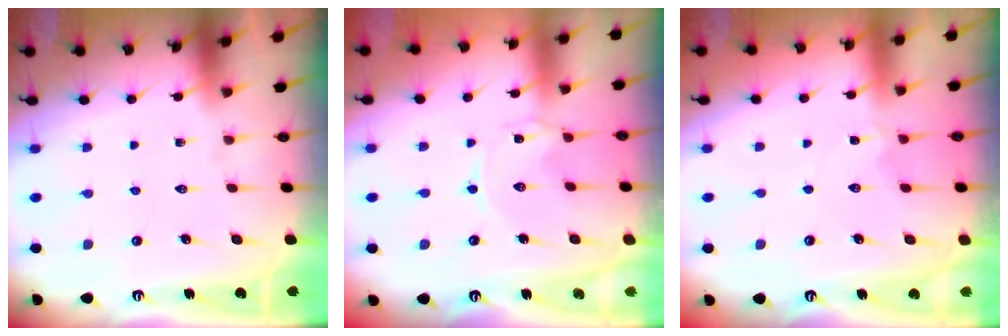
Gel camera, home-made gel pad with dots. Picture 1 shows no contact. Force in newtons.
{"total": 0.0}
{"total": 1.8, "press": 1.7, "slide": 0.3}